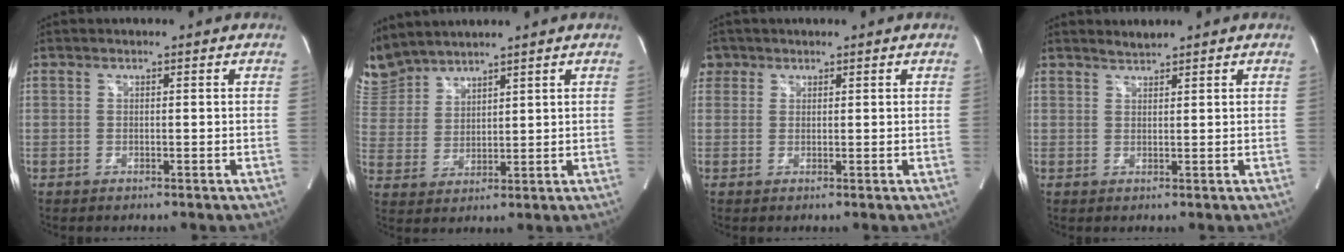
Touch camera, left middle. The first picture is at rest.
{"total": 7.4, "force": [7.2, 1.5, 0.3], "torque": [-0.025, 0.015, 0.162]}
{"total": 2.7, "force": [1.4, 2.3, 0.2], "torque": [0.004, 0.013, 0.024]}
{"total": 1.3, "force": [1.3, -0.1, -0.1], "torque": [-0.004, 0.003, 0.029]}